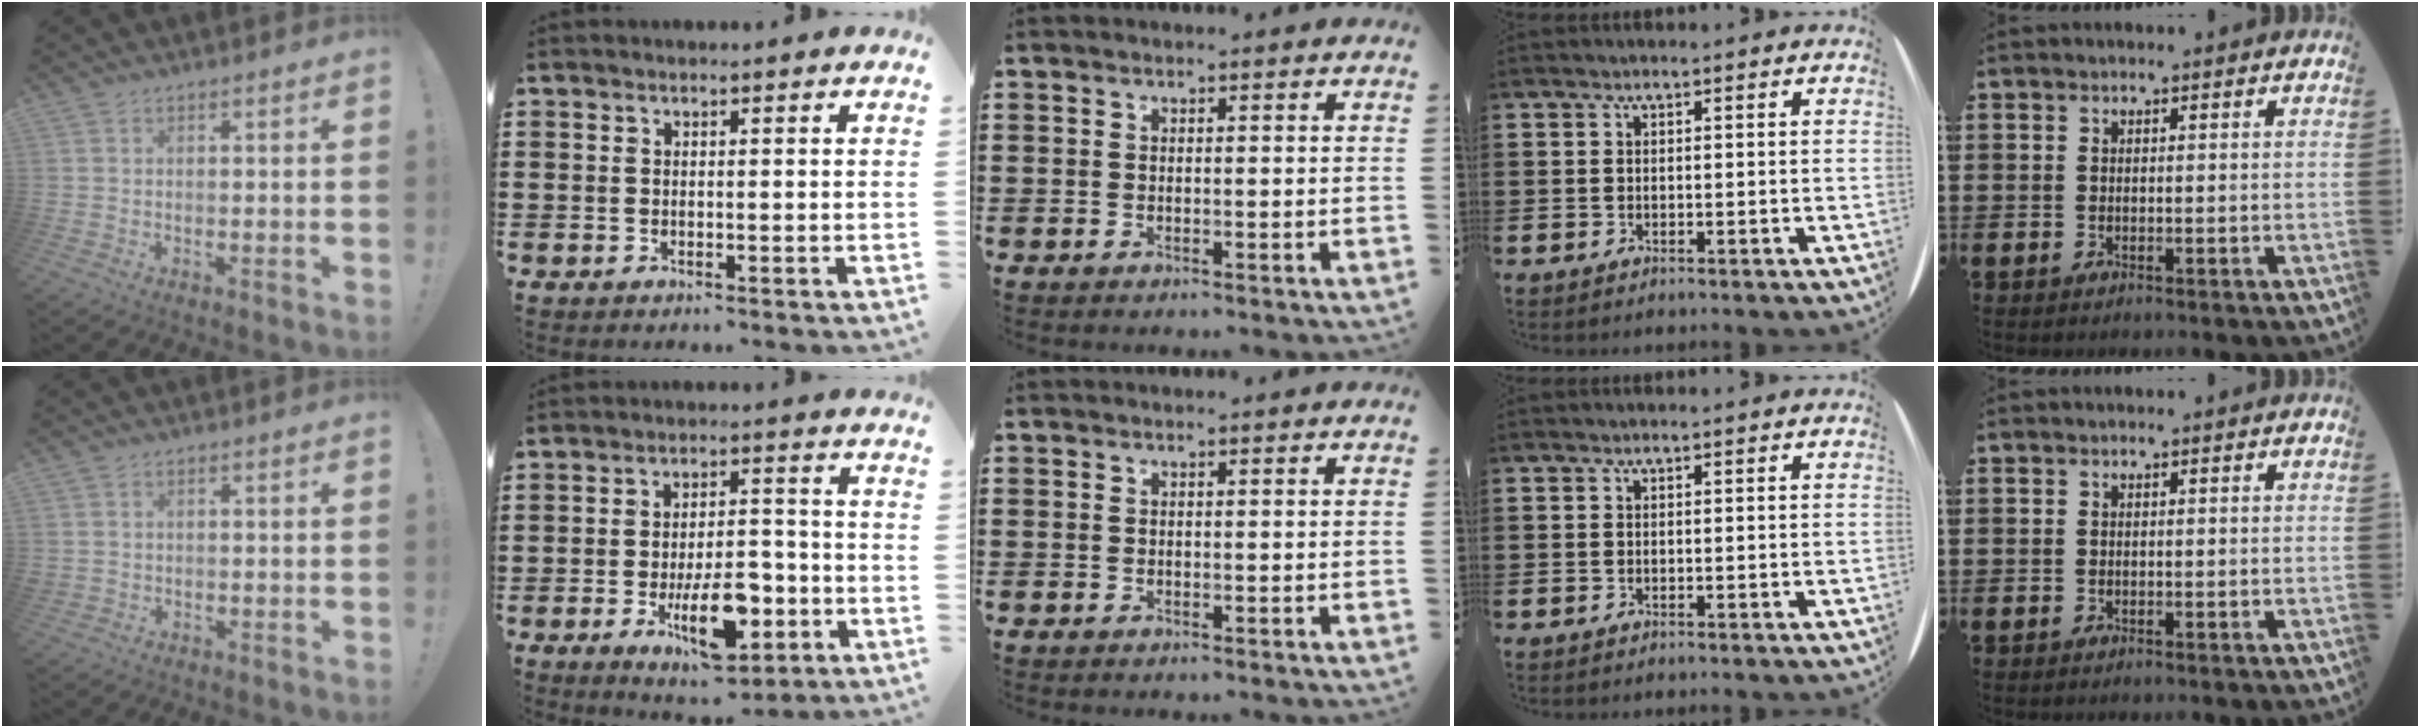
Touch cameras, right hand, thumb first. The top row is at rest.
{"thumb": {"total": 0.9, "force": [0.1, 0.8, 0.3], "torque": [-0.012, 0.005, 0.003]}, "index": {"total": 10.4, "force": [-3.9, 4.5, 8.5], "torque": [-0.142, -0.003, -0.067]}}